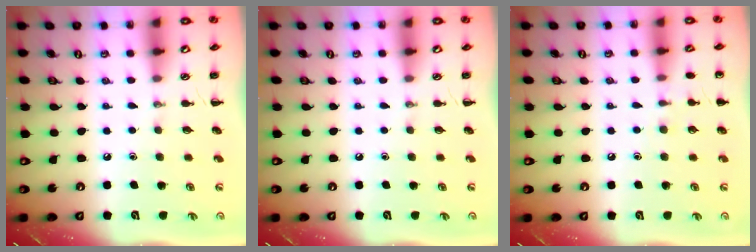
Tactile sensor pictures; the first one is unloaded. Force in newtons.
{"total": 0.0}
{"total": 5.7, "press": 5.4, "slide": 1.9}